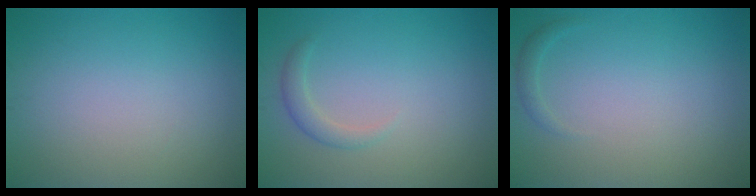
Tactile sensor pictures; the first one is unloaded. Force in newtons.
{"total": 1.5, "press": 1.5, "slide": 0.1}
{"total": 0.8, "press": 0.8, "slide": 0.1}